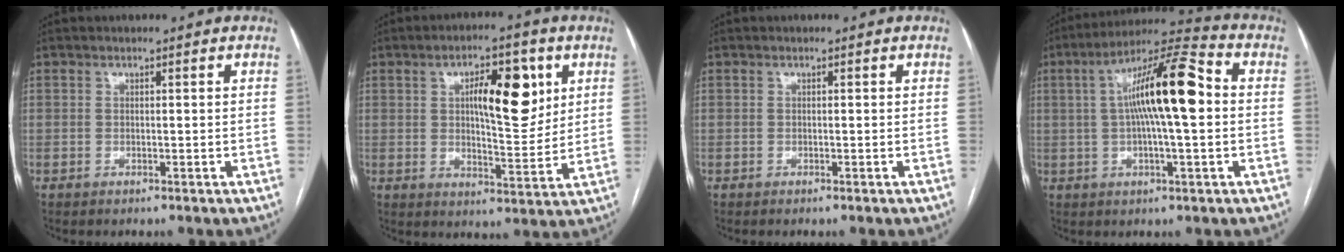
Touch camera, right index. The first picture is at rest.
{"total": 11.1, "force": [3.6, 3.6, 9.9], "torque": [-0.151, 0.009, 0.061]}
{"total": 0.0}
{"total": 14.6, "force": [1.4, 1.9, 14.4], "torque": [-0.248, 0.029, 0.017]}